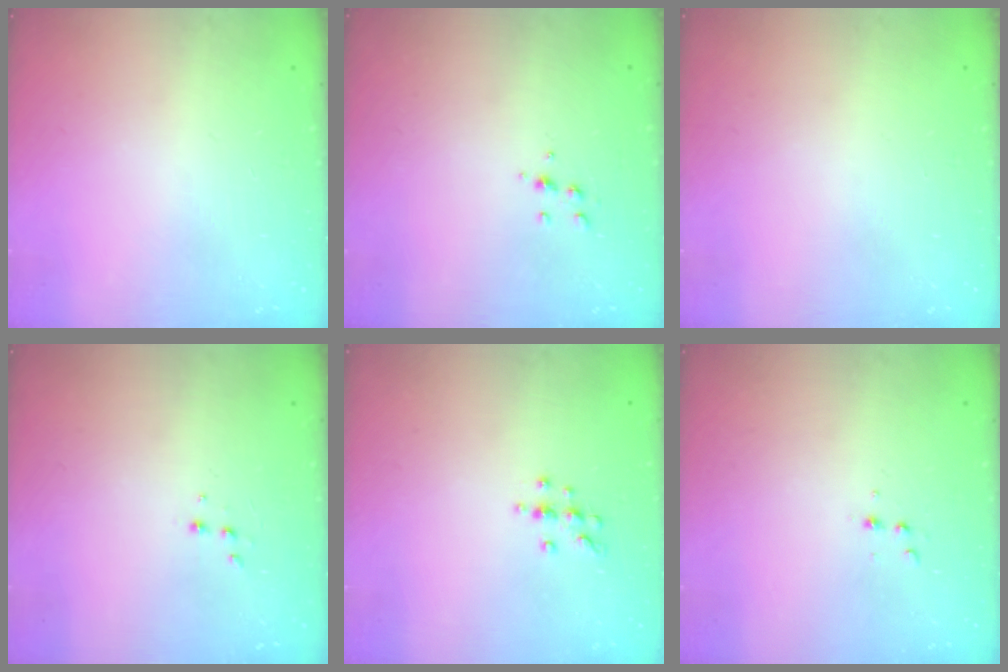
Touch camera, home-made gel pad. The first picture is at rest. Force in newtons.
{"total": 5.3, "press": 5.3, "slide": 0.5}
{"total": 0.0}
{"total": 1.9, "press": 1.9, "slide": 0.2}
{"total": 6.3, "press": 6.2, "slide": 0.7}
{"total": 2.9, "press": 2.7, "slide": 1.1}